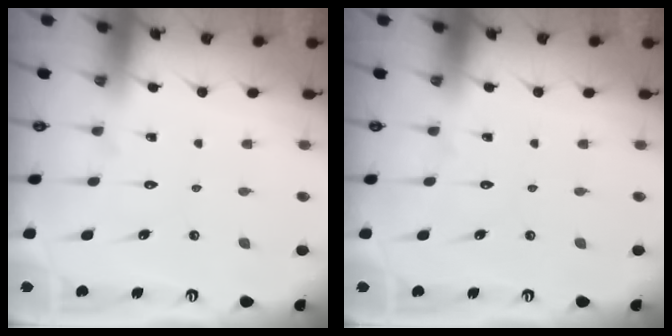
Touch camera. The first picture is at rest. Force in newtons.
{"total": 0.0}